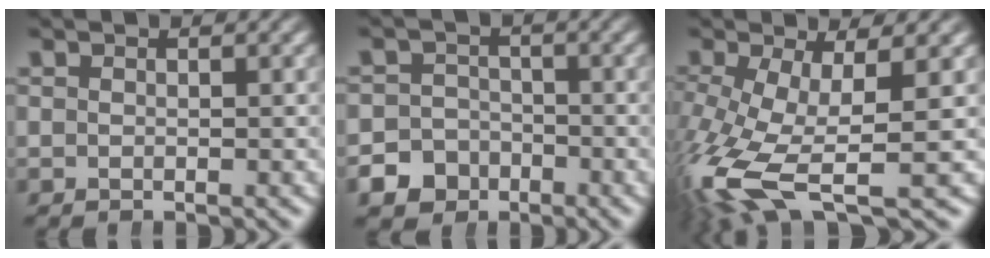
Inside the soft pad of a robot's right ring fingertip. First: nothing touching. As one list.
[{"total": 7.2, "force": [-3.9, 6.0, 1.0], "torque": [-0.022, -0.025, -0.069]}, {"total": 8.7, "force": [-3.6, 4.6, 6.4], "torque": [-0.162, -0.058, -0.027]}]